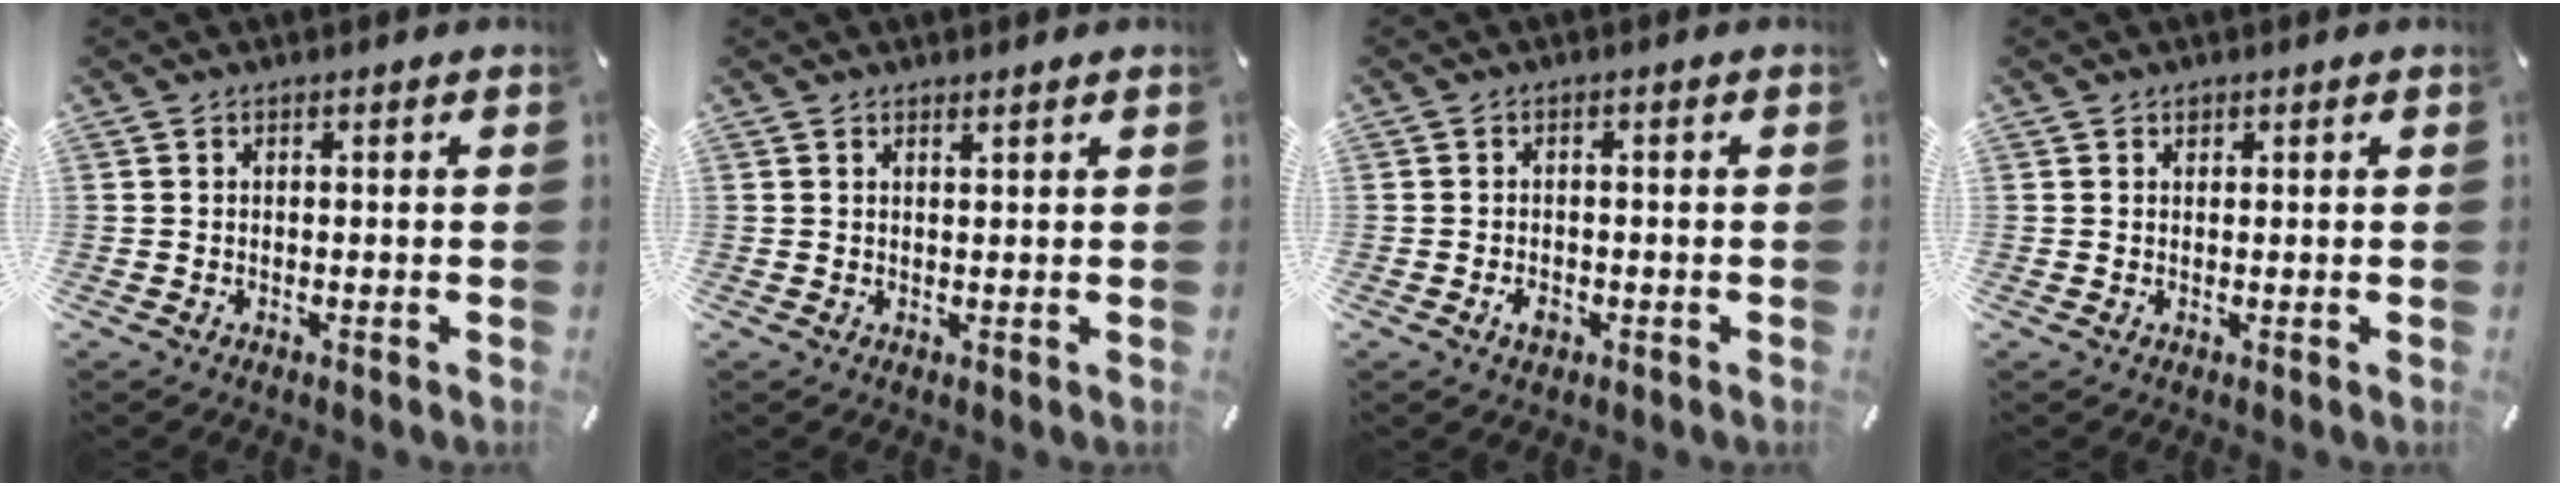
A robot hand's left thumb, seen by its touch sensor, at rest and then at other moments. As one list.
[{"total": 1.0, "force": [0.9, 0.1, 0.4], "torque": [-0.007, -0.001, 0.016]}, {"total": 2.7, "force": [-1.1, 1.7, 1.7], "torque": [-0.031, 0.004, -0.019]}, {"total": 0.8, "force": [0.4, 0.7, 0.2], "torque": [0.006, -0.002, 0.006]}]